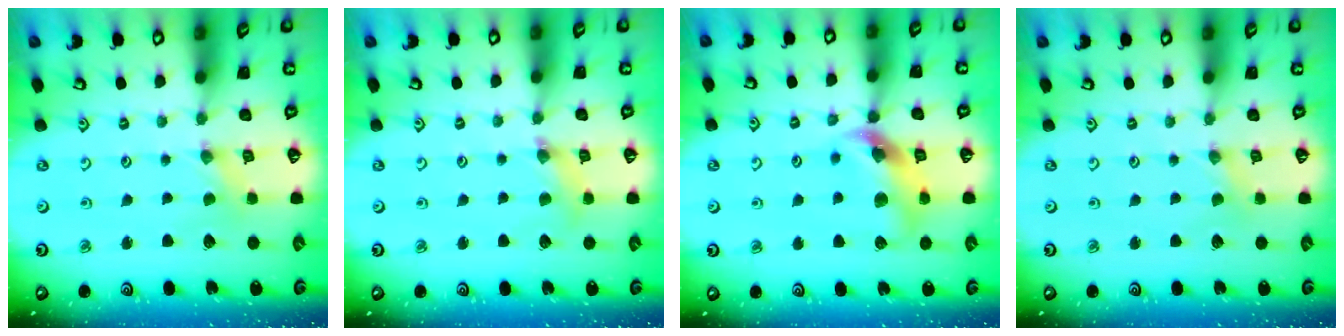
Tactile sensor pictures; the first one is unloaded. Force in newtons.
{"total": 3.7, "press": 3.7, "slide": 0.4}
{"total": 11.7, "press": 11.6, "slide": 1.7}
{"total": 0.0}